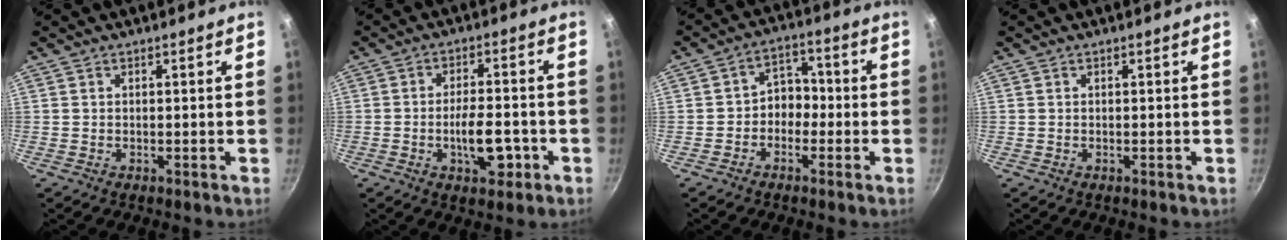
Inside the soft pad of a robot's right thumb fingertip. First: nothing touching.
{"total": 8.3, "force": [-2.9, 3.8, 6.9], "torque": [-0.087, 0.017, -0.044]}
{"total": 5.6, "force": [-1.5, 4.5, 2.9], "torque": [0.002, 0.030, -0.037]}
{"total": 0.0}